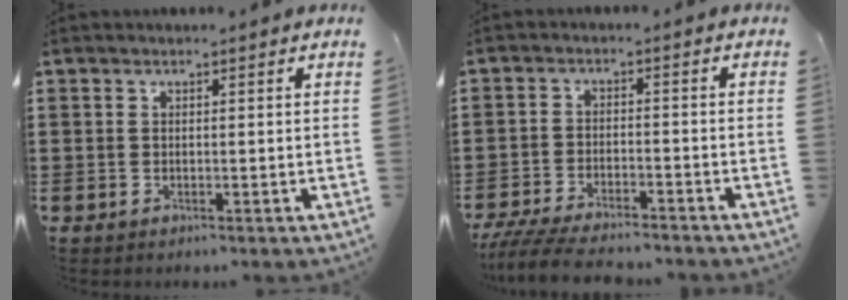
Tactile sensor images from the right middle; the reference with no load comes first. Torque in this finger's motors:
{"motor_torque": [0.55, -0.39, 0.21, 0.10]}